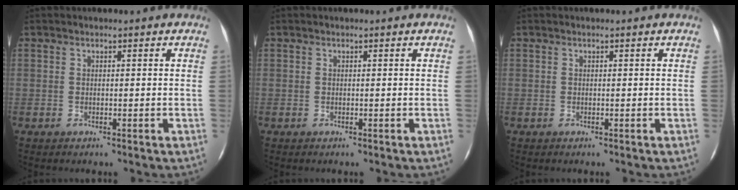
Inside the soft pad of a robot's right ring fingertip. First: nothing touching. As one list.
[{"total": 0.0}, {"total": 0.0}]